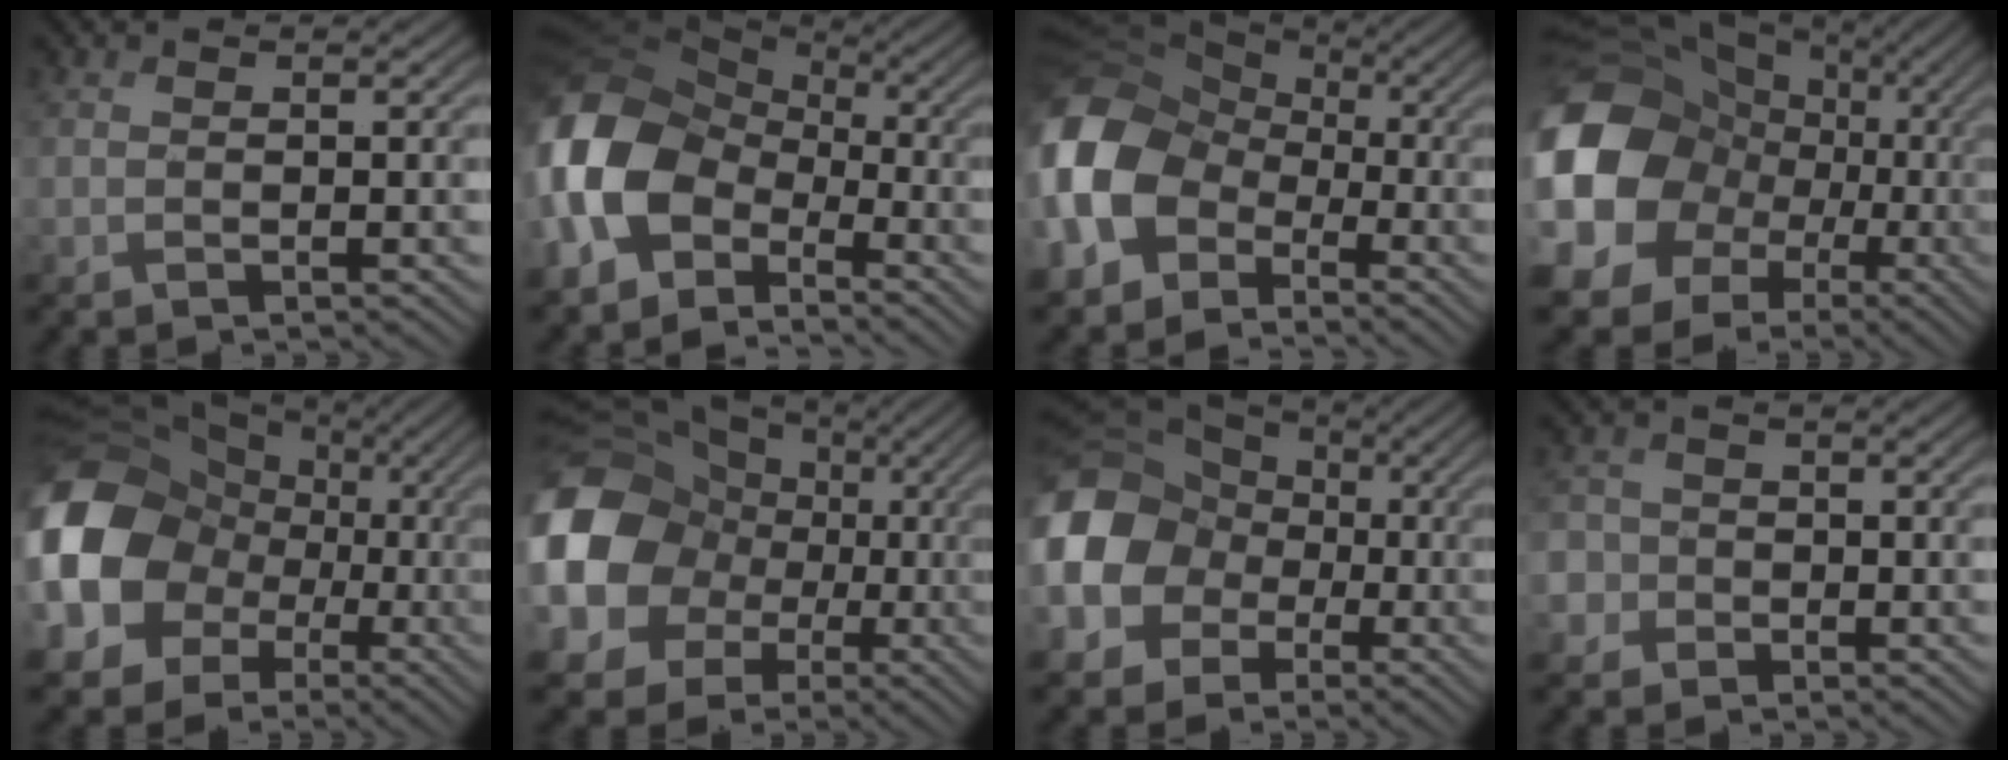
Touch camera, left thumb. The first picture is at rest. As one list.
[{"total": 14.2, "force": [-3.9, 10.2, 9.0], "torque": [-0.251, -0.027, -0.080]}, {"total": 15.6, "force": [-3.6, 12.1, 9.2], "torque": [-0.263, -0.031, -0.079]}, {"total": 19.0, "force": [-0.8, 16.5, 9.3], "torque": [-0.280, -0.020, -0.017]}, {"total": 17.0, "force": [-1.7, 14.6, 8.5], "torque": [-0.270, -0.018, -0.046]}, {"total": 18.1, "force": [-0.6, 16.0, 8.3], "torque": [-0.260, -0.016, -0.037]}, {"total": 17.4, "force": [-2.1, 15.2, 8.1], "torque": [-0.239, -0.023, -0.089]}, {"total": 3.5, "force": [-1.1, 3.3, 0.5], "torque": [-0.015, 0.004, -0.043]}]